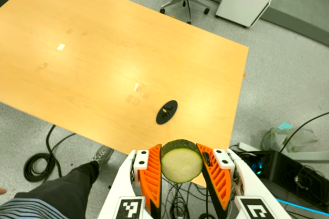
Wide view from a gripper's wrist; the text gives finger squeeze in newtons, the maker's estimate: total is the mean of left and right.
{"total": 12.4, "left": 11.3, "right": 13.4}